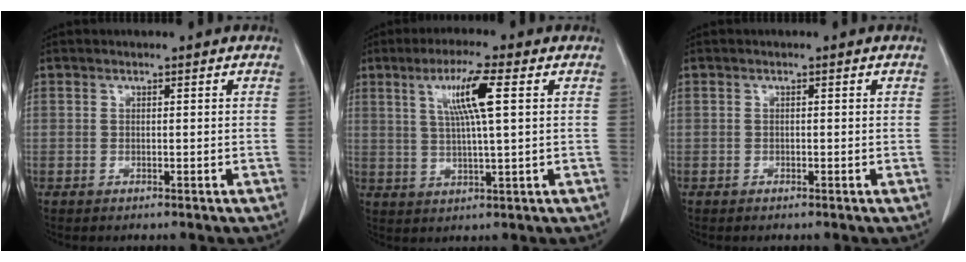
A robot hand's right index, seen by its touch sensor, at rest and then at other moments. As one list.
[{"total": 7.8, "force": [2.6, 0.3, 7.4], "torque": [-0.138, 0.006, 0.047]}, {"total": 0.0}]